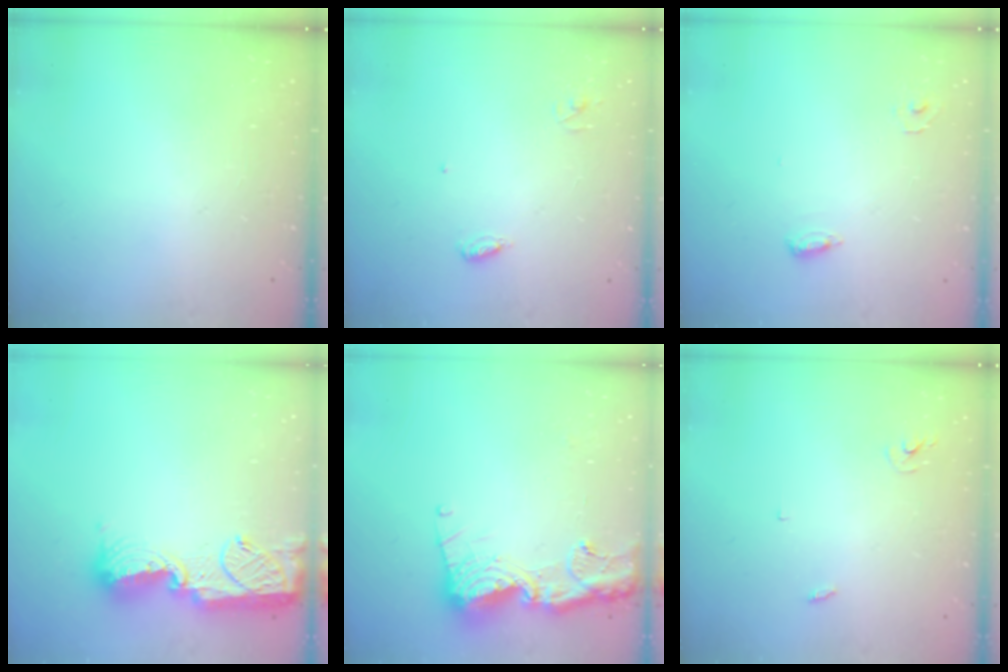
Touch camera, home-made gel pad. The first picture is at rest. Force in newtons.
{"total": 3.8, "press": 3.8, "slide": 0.3}
{"total": 5.3, "press": 5.2, "slide": 1.2}
{"total": 14.3, "press": 14.2, "slide": 1.2}
{"total": 15.2, "press": 15.1, "slide": 1.5}
{"total": 2.5, "press": 2.5, "slide": 0.2}